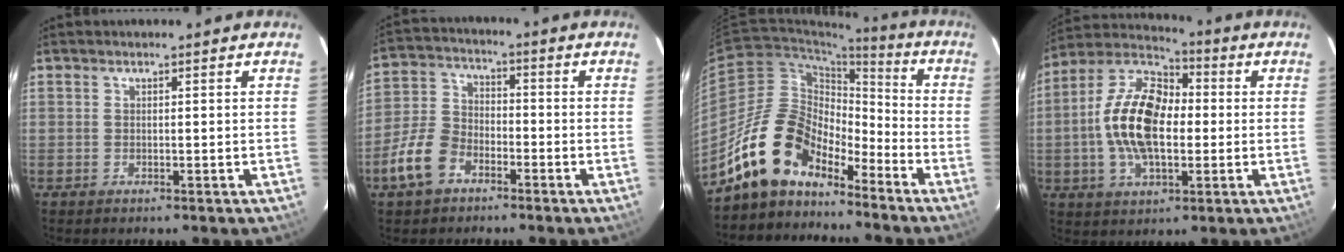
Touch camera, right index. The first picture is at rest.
{"total": 9.7, "force": [-5.5, 6.2, 5.0], "torque": [-0.115, 0.016, -0.111]}
{"total": 14.9, "force": [-11.5, 7.4, 5.8], "torque": [-0.111, 0.021, -0.210]}
{"total": 16.2, "force": [-0.9, 8.9, 13.5], "torque": [-0.267, 0.016, -0.023]}